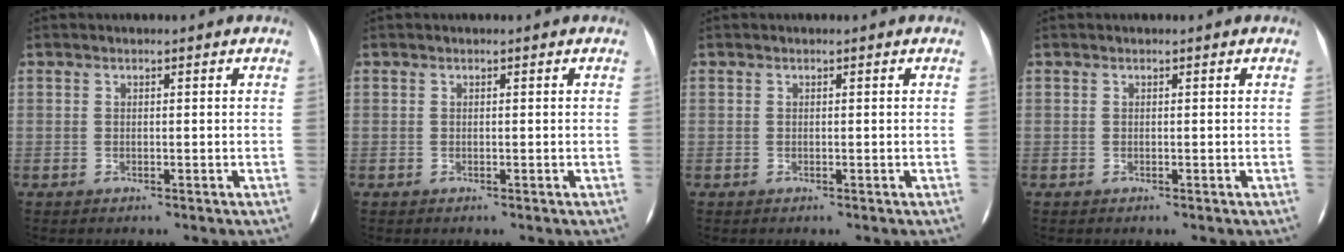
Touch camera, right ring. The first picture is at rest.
{"total": 0.0}
{"total": 0.0}
{"total": 0.0}